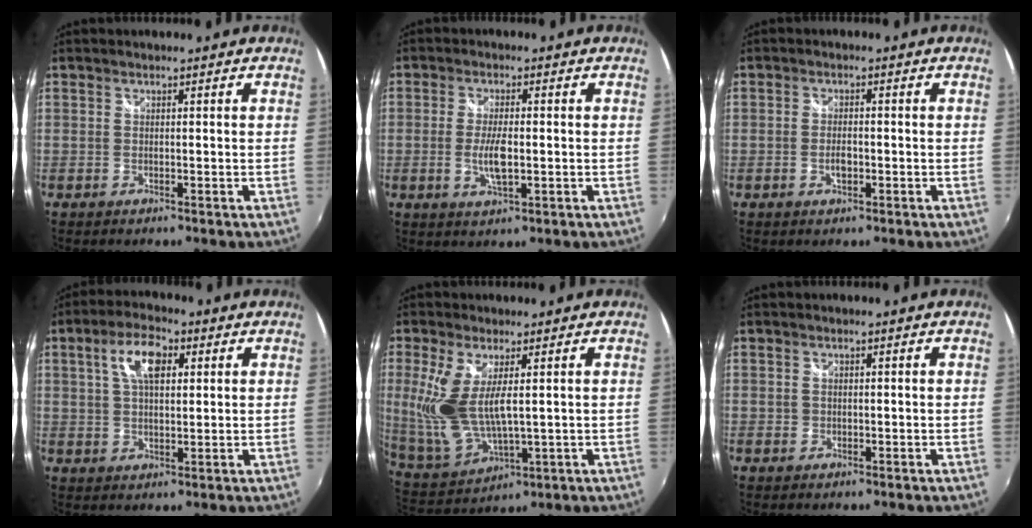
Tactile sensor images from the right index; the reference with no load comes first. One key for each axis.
{"total": 5.0, "fx": -0.8, "fy": 1.6, "fz": 4.7, "tx": -0.093, "ty": -0.005, "tz": -0.013}
{"total": 2.8, "fx": -0.9, "fy": 1.6, "fz": 2.1, "tx": -0.036, "ty": 0.000, "tz": -0.014}
{"total": 7.9, "fx": 2.7, "fy": 3.8, "fz": 6.4, "tx": -0.119, "ty": 0.018, "tz": 0.047}
{"total": 11.8, "fx": 2.3, "fy": 4.7, "fz": 10.5, "tx": -0.224, "ty": -0.009, "tz": 0.065}
{"total": 0.8, "fx": -0.1, "fy": 0.8, "fz": 0.1, "tx": 0.001, "ty": -0.001, "tz": -0.002}